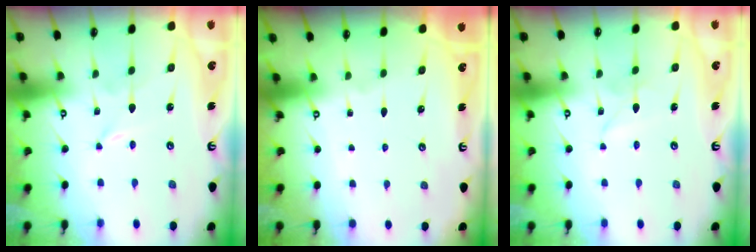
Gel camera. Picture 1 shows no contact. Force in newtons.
{"total": 0.0}
{"total": 1.9, "press": 1.9, "slide": 0.2}